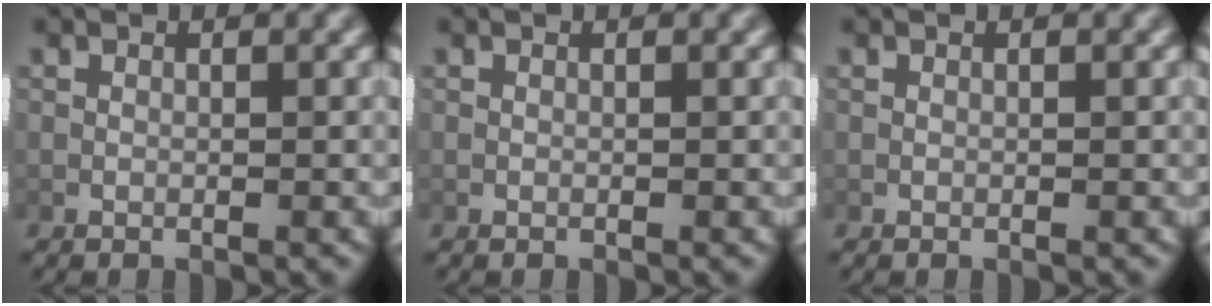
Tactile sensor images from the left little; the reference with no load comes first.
{"total": 0.0}
{"total": 0.0}